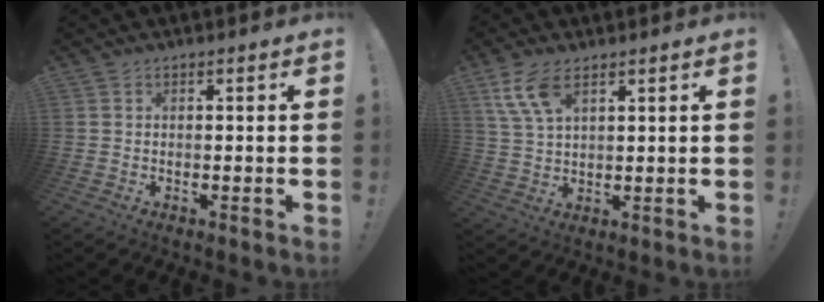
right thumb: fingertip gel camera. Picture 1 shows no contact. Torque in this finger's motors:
{"motor_torque": [0.36, 0.36, 0.08, 0.07, 0.06]}